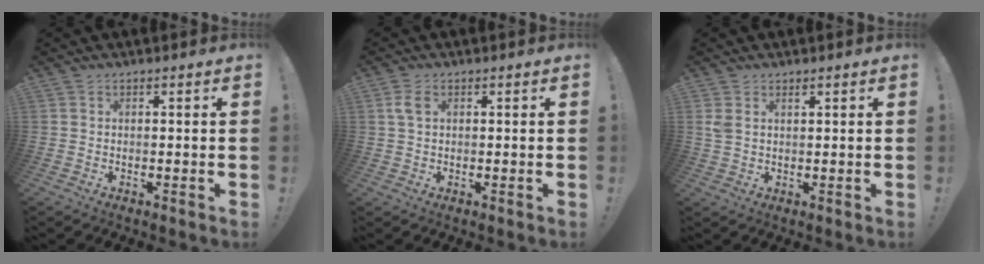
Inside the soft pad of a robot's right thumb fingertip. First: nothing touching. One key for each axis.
{"total": 3.5, "fx": 1.3, "fy": 1.9, "fz": 2.6, "tx": -0.045, "ty": 0.001, "tz": 0.023}
{"total": 2.5, "fx": 1.5, "fy": 1.2, "fz": 1.6, "tx": -0.030, "ty": -0.002, "tz": 0.028}